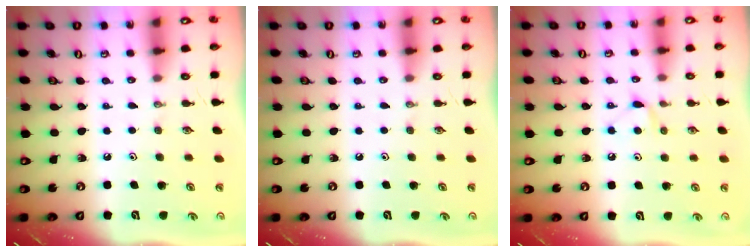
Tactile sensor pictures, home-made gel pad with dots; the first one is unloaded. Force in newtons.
{"total": 0.0}
{"total": 6.5, "press": 6.4, "slide": 0.7}